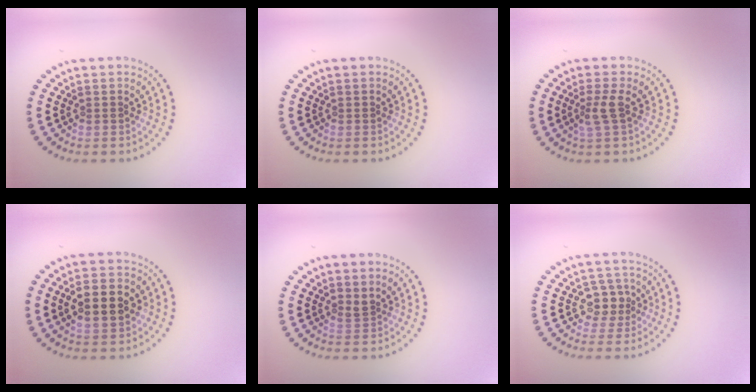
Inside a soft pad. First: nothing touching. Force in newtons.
{"total": 0.0}
{"total": 1.9, "press": 1.4, "slide": 1.3}
{"total": 4.9, "press": 4.9, "slide": 0.3}
{"total": 0.7, "press": 0.5, "slide": 0.6}
{"total": 2.4, "press": 2.2, "slide": 1.1}